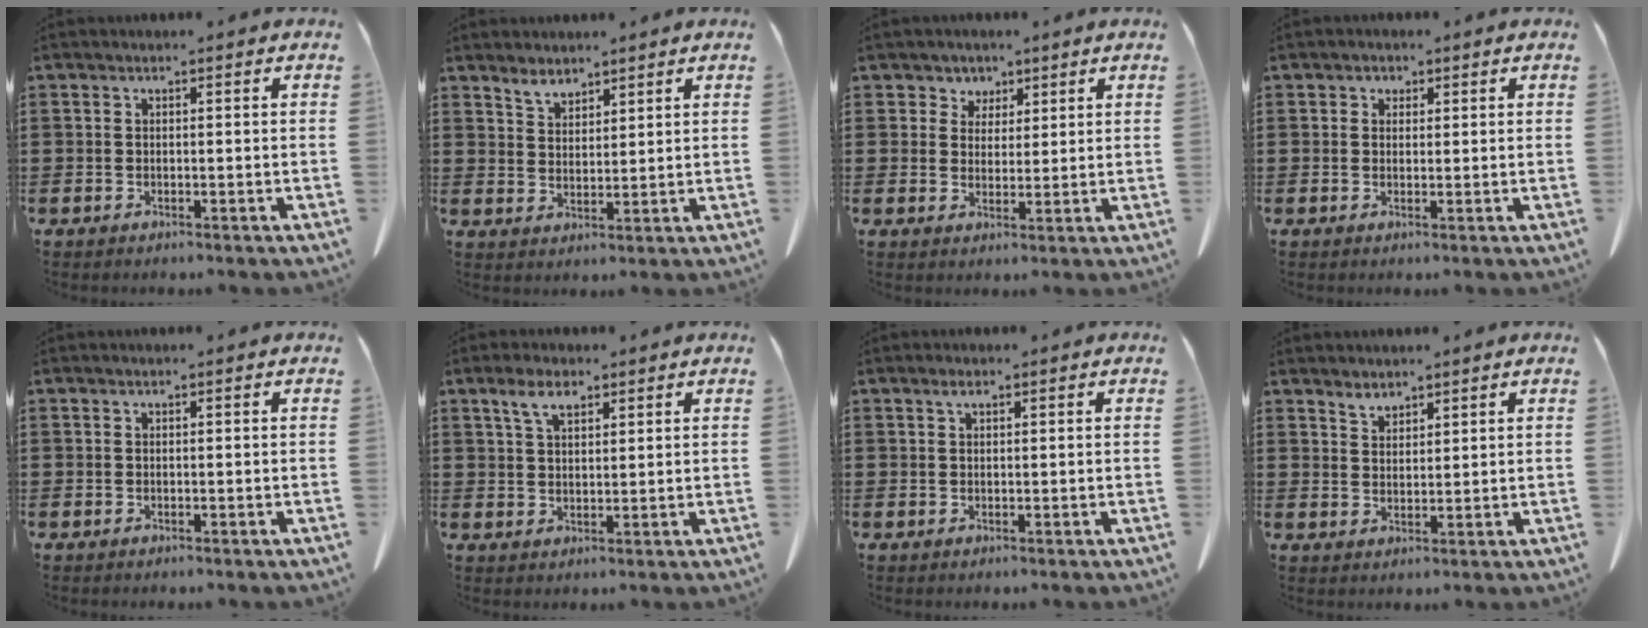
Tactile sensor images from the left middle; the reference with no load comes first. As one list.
[{"total": 3.2, "force": [2.9, 1.1, 0.5], "torque": [-0.017, -0.006, 0.057]}, {"total": 3.6, "force": [2.3, 2.8, 0.0], "torque": [-0.020, 0.008, 0.043]}, {"total": 1.2, "force": [0.7, 0.9, 0.2], "torque": [-0.007, 0.004, 0.014]}, {"total": 0.0}, {"total": 4.5, "force": [2.8, 1.8, 3.0], "torque": [-0.066, 0.005, 0.052]}, {"total": 1.1, "force": [0.6, 0.3, 0.9], "torque": [-0.019, 0.000, 0.012]}, {"total": 2.2, "force": [2.1, 0.6, 0.3], "torque": [-0.009, -0.003, 0.042]}]